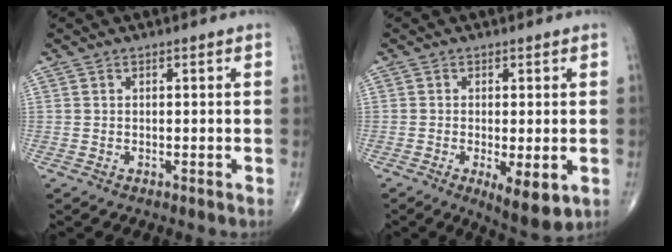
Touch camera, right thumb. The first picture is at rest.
{"total": 7.2, "force": [-2.0, 2.4, 6.5], "torque": [-0.099, -0.021, -0.027]}